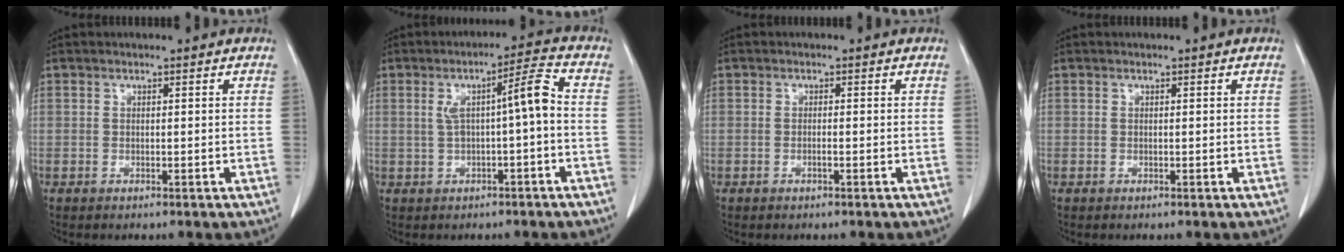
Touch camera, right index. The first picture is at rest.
{"total": 6.3, "force": [0.0, 0.2, 6.3], "torque": [-0.102, 0.022, 0.003]}
{"total": 0.7, "force": [-0.3, 0.0, 0.6], "torque": [-0.014, 0.001, -0.005]}
{"total": 0.0}